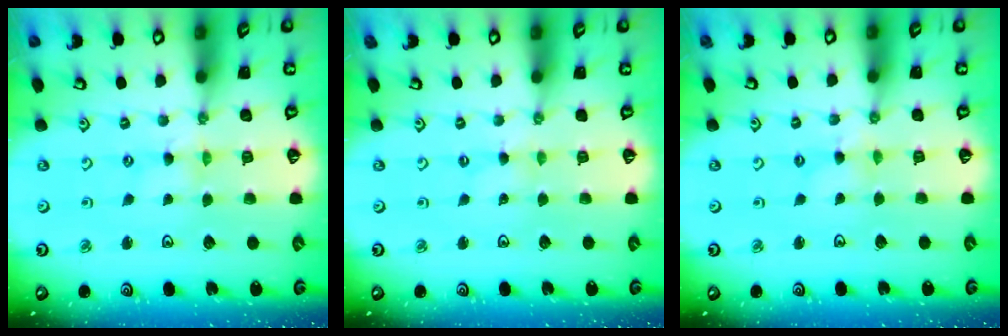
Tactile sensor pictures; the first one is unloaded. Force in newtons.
{"total": 0.8, "press": 0.7, "slide": 0.2}
{"total": 1.3, "press": 1.3, "slide": 0.2}